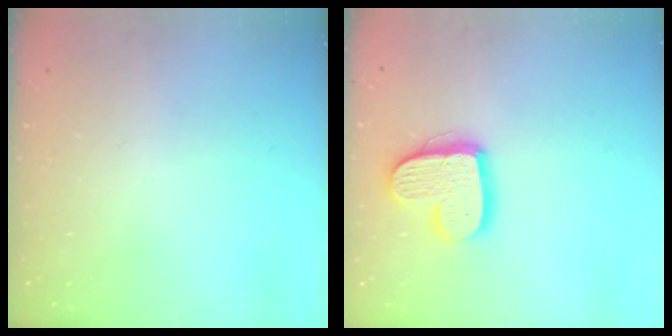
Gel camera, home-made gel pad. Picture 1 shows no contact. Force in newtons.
{"total": 13.9, "press": 13.9, "slide": 1.0}